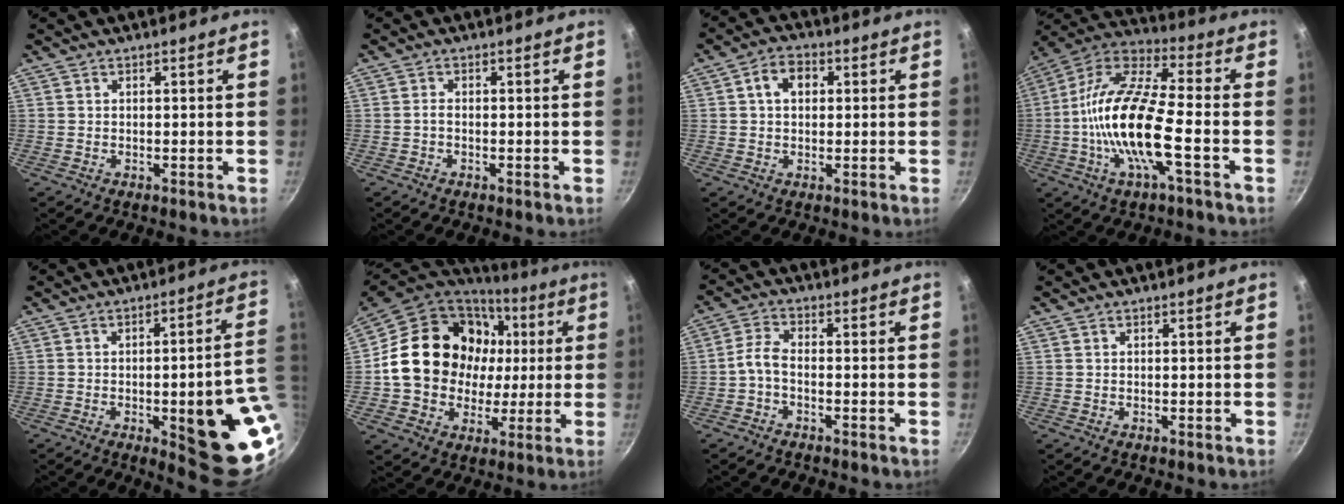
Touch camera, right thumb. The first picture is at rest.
{"total": 0.9, "force": [-0.4, 0.4, 0.7], "torque": [-0.019, 0.006, -0.012]}
{"total": 5.5, "force": [1.1, 4.0, 3.5], "torque": [-0.039, 0.010, 0.011]}
{"total": 18.8, "force": [-4.0, 5.9, 17.4], "torque": [-0.336, 0.039, -0.097]}
{"total": 20.1, "force": [-4.0, 5.6, 18.9], "torque": [-0.188, 0.013, -0.044]}
{"total": 22.8, "force": [3.0, 19.1, 12.1], "torque": [-0.190, 0.031, 0.061]}
{"total": 3.4, "force": [-1.8, 1.4, 2.6], "torque": [-0.065, 0.021, -0.043]}
{"total": 0.0}